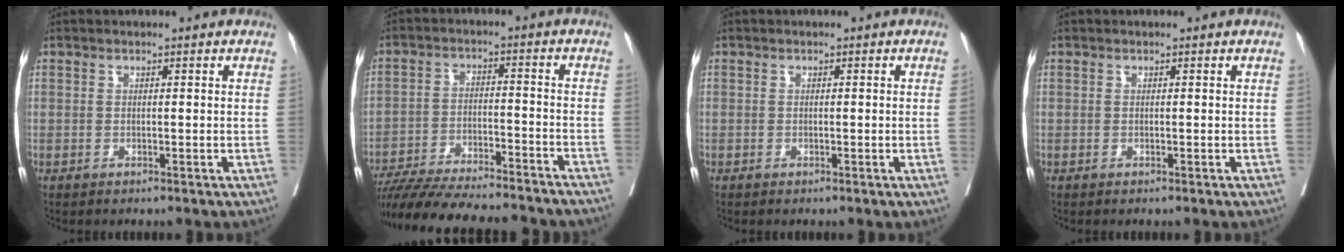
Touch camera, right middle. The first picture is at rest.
{"total": 21.4, "force": [-19.3, 2.2, 9.1], "torque": [-0.146, -0.027, -0.282]}
{"total": 0.0}
{"total": 0.0}